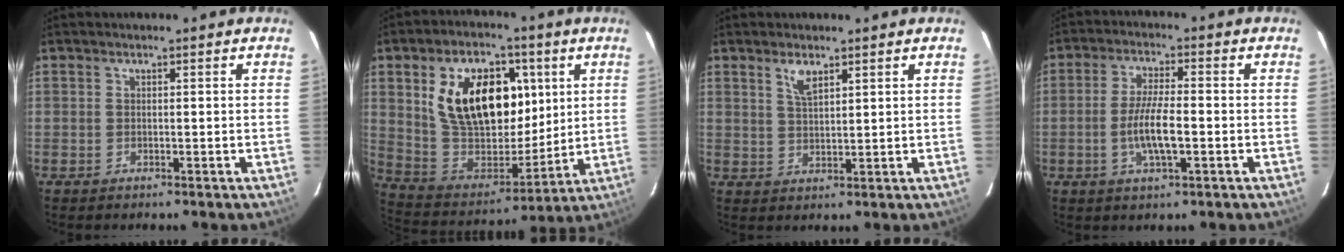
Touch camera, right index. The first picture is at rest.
{"total": 21.8, "force": [6.7, 13.3, 15.9], "torque": [-0.300, 0.018, 0.135]}
{"total": 3.5, "force": [2.2, 1.3, 2.4], "torque": [-0.044, 0.001, 0.044]}
{"total": 7.4, "force": [-1.9, 1.7, 7.0], "torque": [-0.137, -0.003, -0.036]}